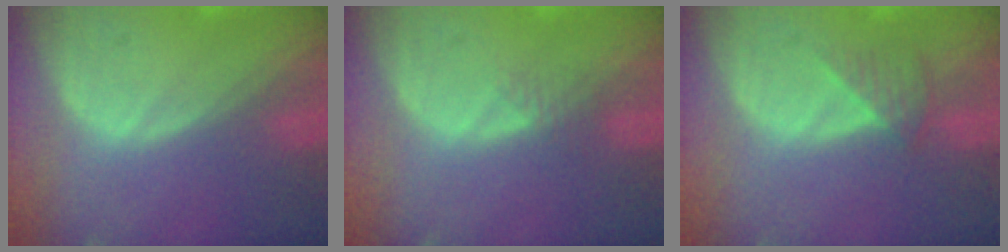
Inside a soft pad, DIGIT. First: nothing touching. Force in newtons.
{"total": 1.6, "press": 1.4, "slide": 0.9}
{"total": 3.1, "press": 2.9, "slide": 1.3}